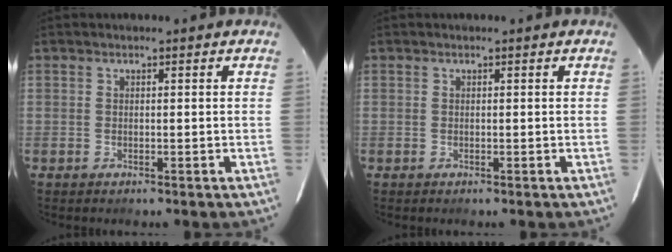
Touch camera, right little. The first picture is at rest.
{"total": 0.0}